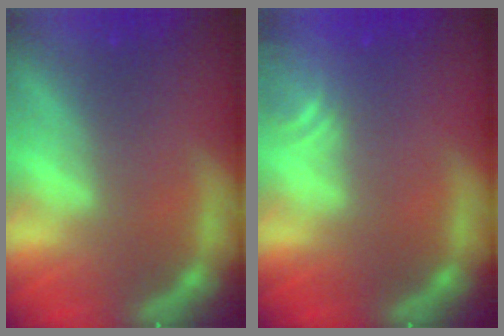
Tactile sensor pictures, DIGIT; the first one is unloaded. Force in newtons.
{"total": 3.0}